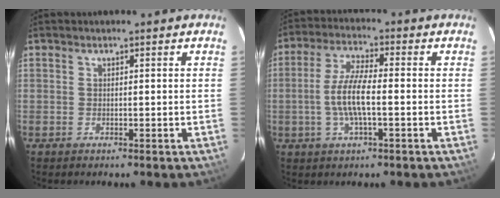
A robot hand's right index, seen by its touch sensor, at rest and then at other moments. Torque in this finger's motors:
{"motor_torque": [0.54, -0.02, 0.64, 0.17]}